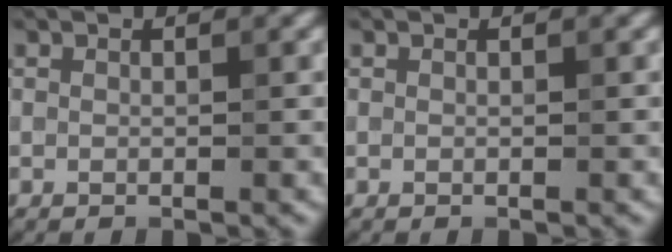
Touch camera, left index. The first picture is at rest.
{"total": 0.0}